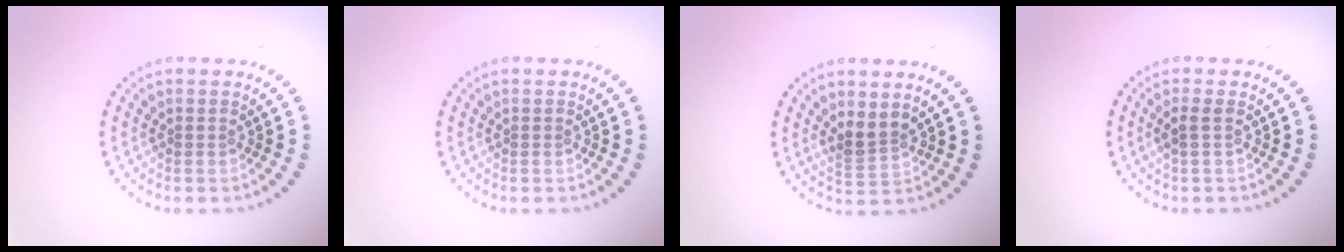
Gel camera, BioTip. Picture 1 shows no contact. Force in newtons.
{"total": 0.0}
{"total": 2.3, "press": 1.8, "slide": 1.5}
{"total": 1.1, "press": 1.0, "slide": 0.5}